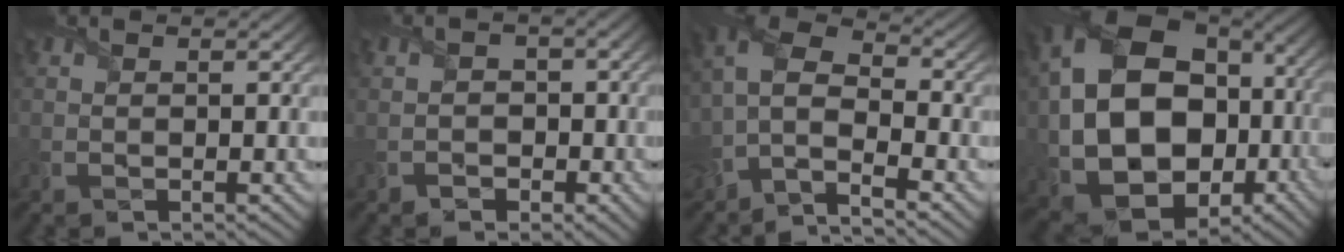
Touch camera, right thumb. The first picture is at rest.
{"total": 2.0, "force": [-1.1, 1.6, 0.6], "torque": [0.008, 0.001, -0.028]}
{"total": 7.7, "force": [-4.0, 2.8, 6.0], "torque": [-0.129, 0.003, -0.097]}
{"total": 19.9, "force": [-0.2, 14.5, 13.6], "torque": [-0.300, -0.027, 0.026]}